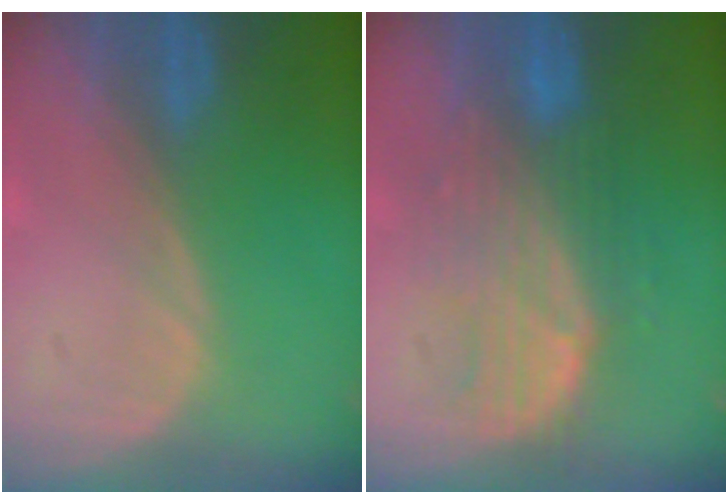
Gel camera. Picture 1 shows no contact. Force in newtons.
{"total": 8.5, "press": 8.2, "slide": 2.3}